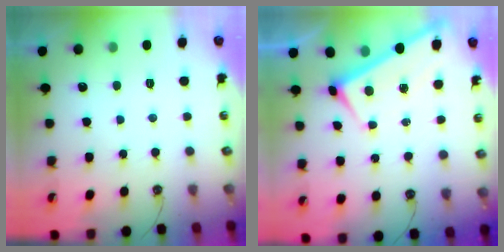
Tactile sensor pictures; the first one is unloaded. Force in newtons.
{"total": 1.8, "press": 1.8, "slide": 0.1}